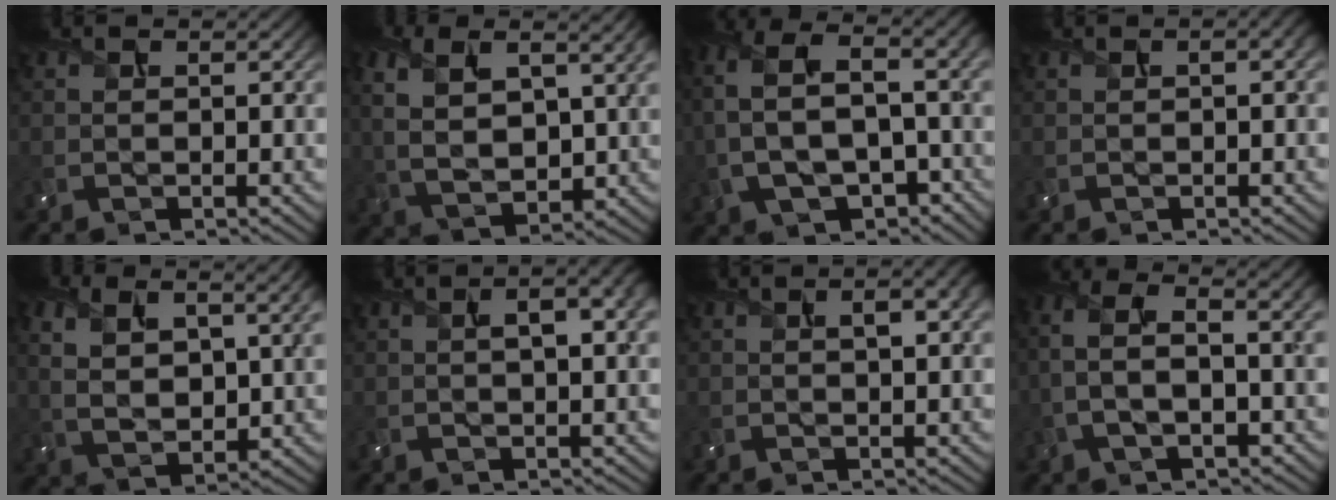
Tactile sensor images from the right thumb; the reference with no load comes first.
{"total": 9.6, "force": [3.2, 4.7, 7.7], "torque": [-0.187, -0.001, 0.061]}
{"total": 11.4, "force": [-1.0, 7.1, 8.9], "torque": [-0.229, -0.001, -0.005]}
{"total": 1.3, "force": [0.2, 0.3, 1.2], "torque": [-0.019, 0.007, 0.001]}
{"total": 8.7, "force": [3.1, 4.2, 6.9], "torque": [-0.159, 0.000, 0.058]}
{"total": 4.7, "force": [1.2, 1.5, 4.3], "torque": [-0.072, 0.010, 0.017]}
{"total": 2.9, "force": [0.9, 0.8, 2.7], "torque": [-0.047, 0.006, 0.015]}
{"total": 7.3, "force": [-0.7, 3.4, 6.5], "torque": [-0.150, 0.010, -0.021]}